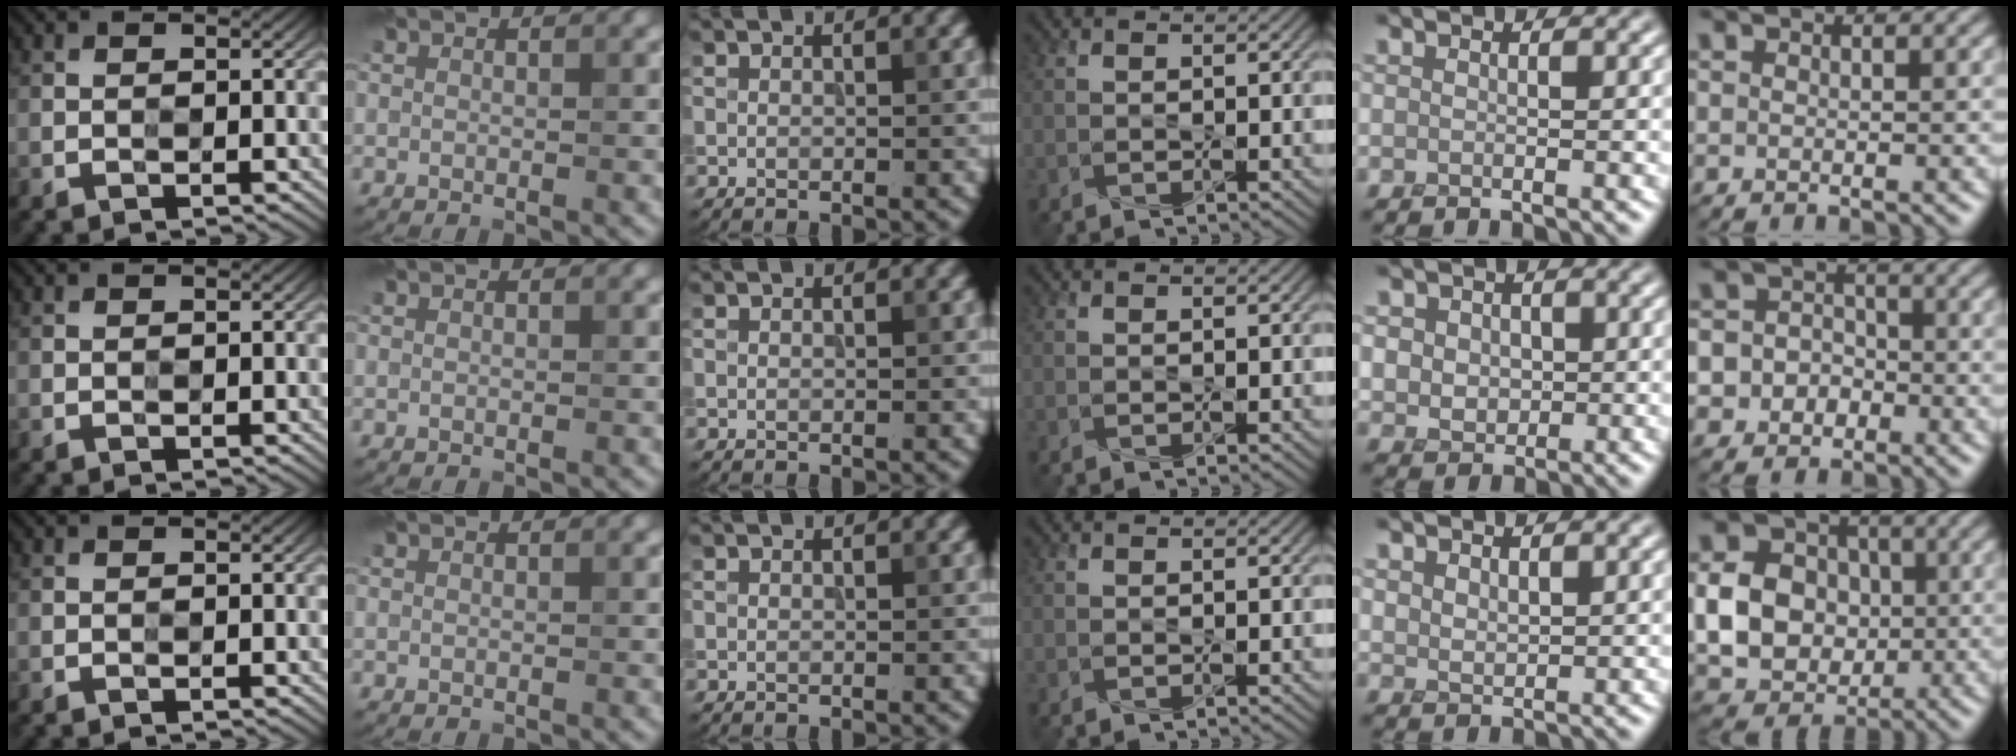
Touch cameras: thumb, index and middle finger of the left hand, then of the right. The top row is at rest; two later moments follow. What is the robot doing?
{"motion": "press", "object": "gel pad"}